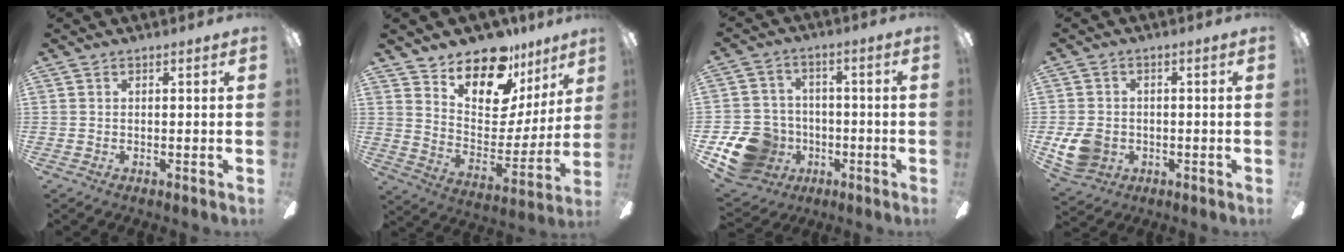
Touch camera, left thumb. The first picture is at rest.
{"total": 16.0, "force": [12.7, 7.2, 6.5], "torque": [-0.107, -0.102, 0.226]}
{"total": 13.8, "force": [-6.0, 11.0, 5.7], "torque": [-0.133, 0.042, -0.102]}
{"total": 7.9, "force": [-1.6, 6.6, 4.0], "torque": [-0.086, 0.011, -0.031]}